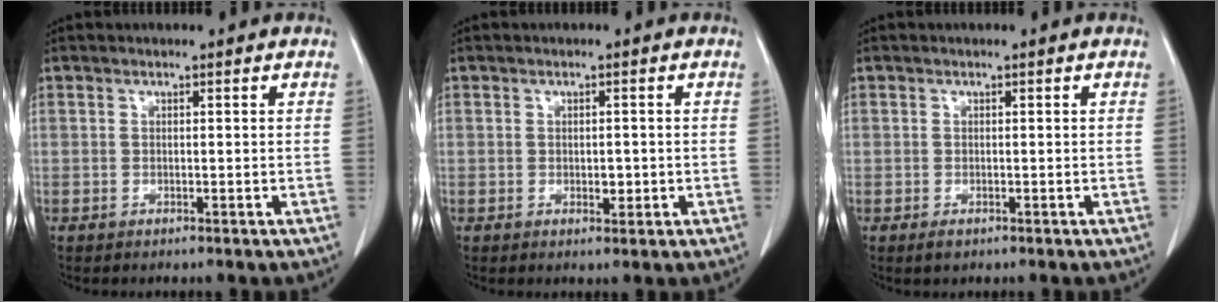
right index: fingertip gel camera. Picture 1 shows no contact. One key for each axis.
{"total": 1.9, "fx": -0.4, "fy": 1.0, "fz": 1.6, "tx": -0.024, "ty": 0.000, "tz": -0.001}
{"total": 1.1, "fx": -0.6, "fy": 0.8, "fz": 0.5, "tx": -0.008, "ty": 0.000, "tz": -0.006}